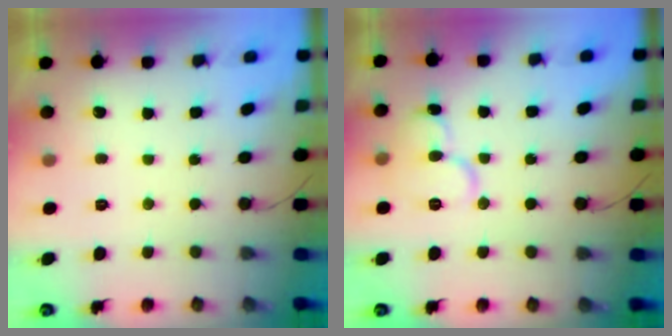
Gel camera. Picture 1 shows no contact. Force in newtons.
{"total": 9.8, "press": 9.7, "slide": 1.1}